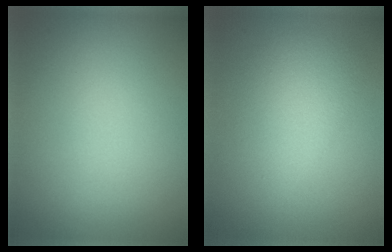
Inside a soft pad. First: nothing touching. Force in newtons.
{"total": 3.4, "press": 3.4, "slide": 0.1}